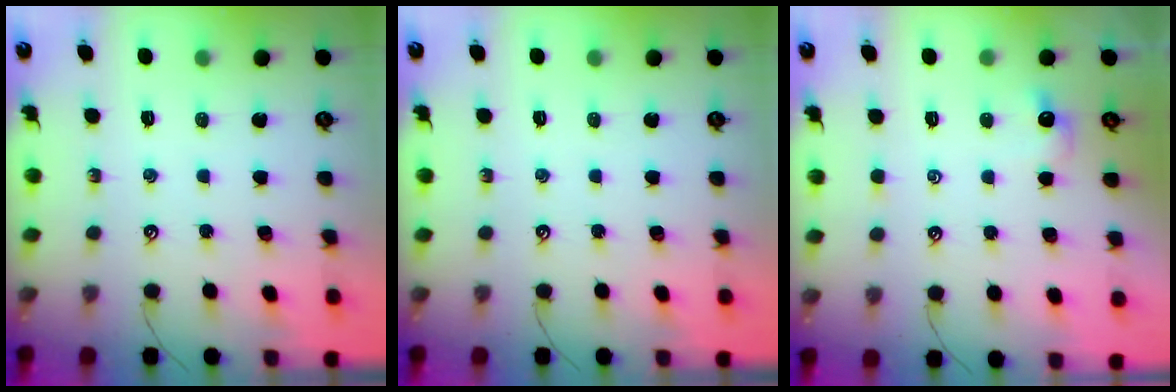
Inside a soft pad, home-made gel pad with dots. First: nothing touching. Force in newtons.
{"total": 0.0}
{"total": 1.0, "press": 0.8, "slide": 0.6}